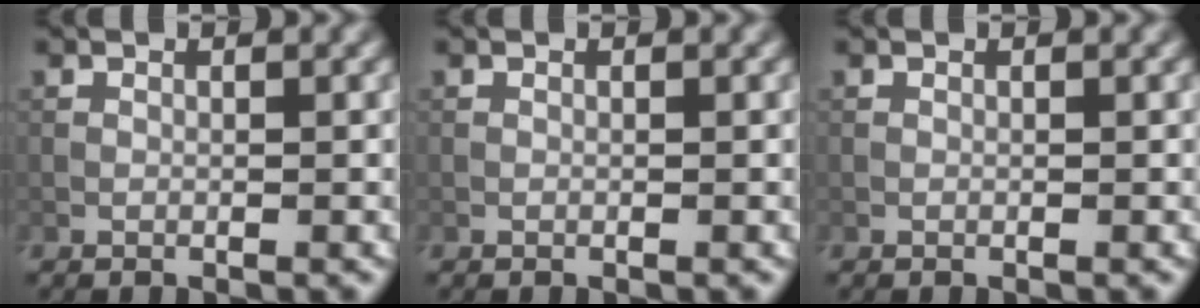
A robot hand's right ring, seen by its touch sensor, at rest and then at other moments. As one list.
[{"total": 0.0}, {"total": 0.0}]